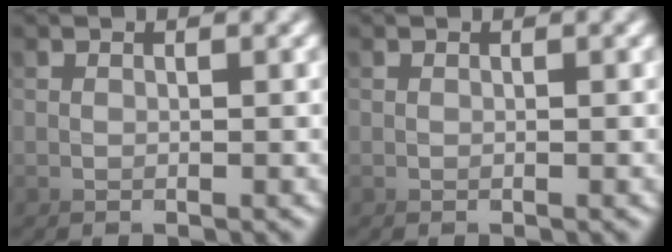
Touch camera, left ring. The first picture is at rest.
{"total": 0.0}